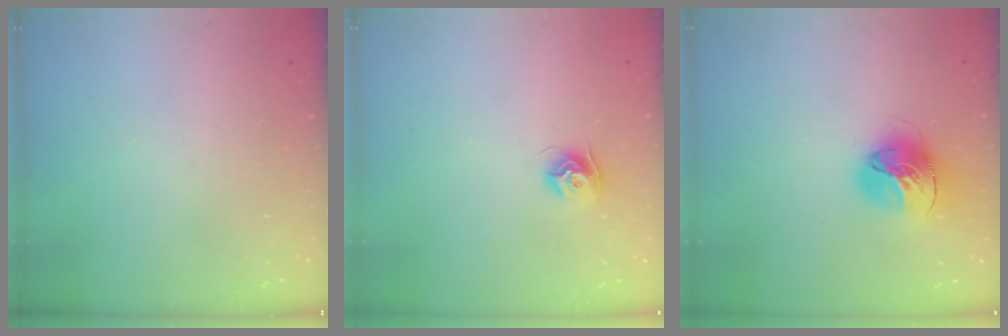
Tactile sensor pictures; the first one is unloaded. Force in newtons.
{"total": 8.8, "press": 8.8, "slide": 0.2}
{"total": 16.4, "press": 16.4, "slide": 1.6}